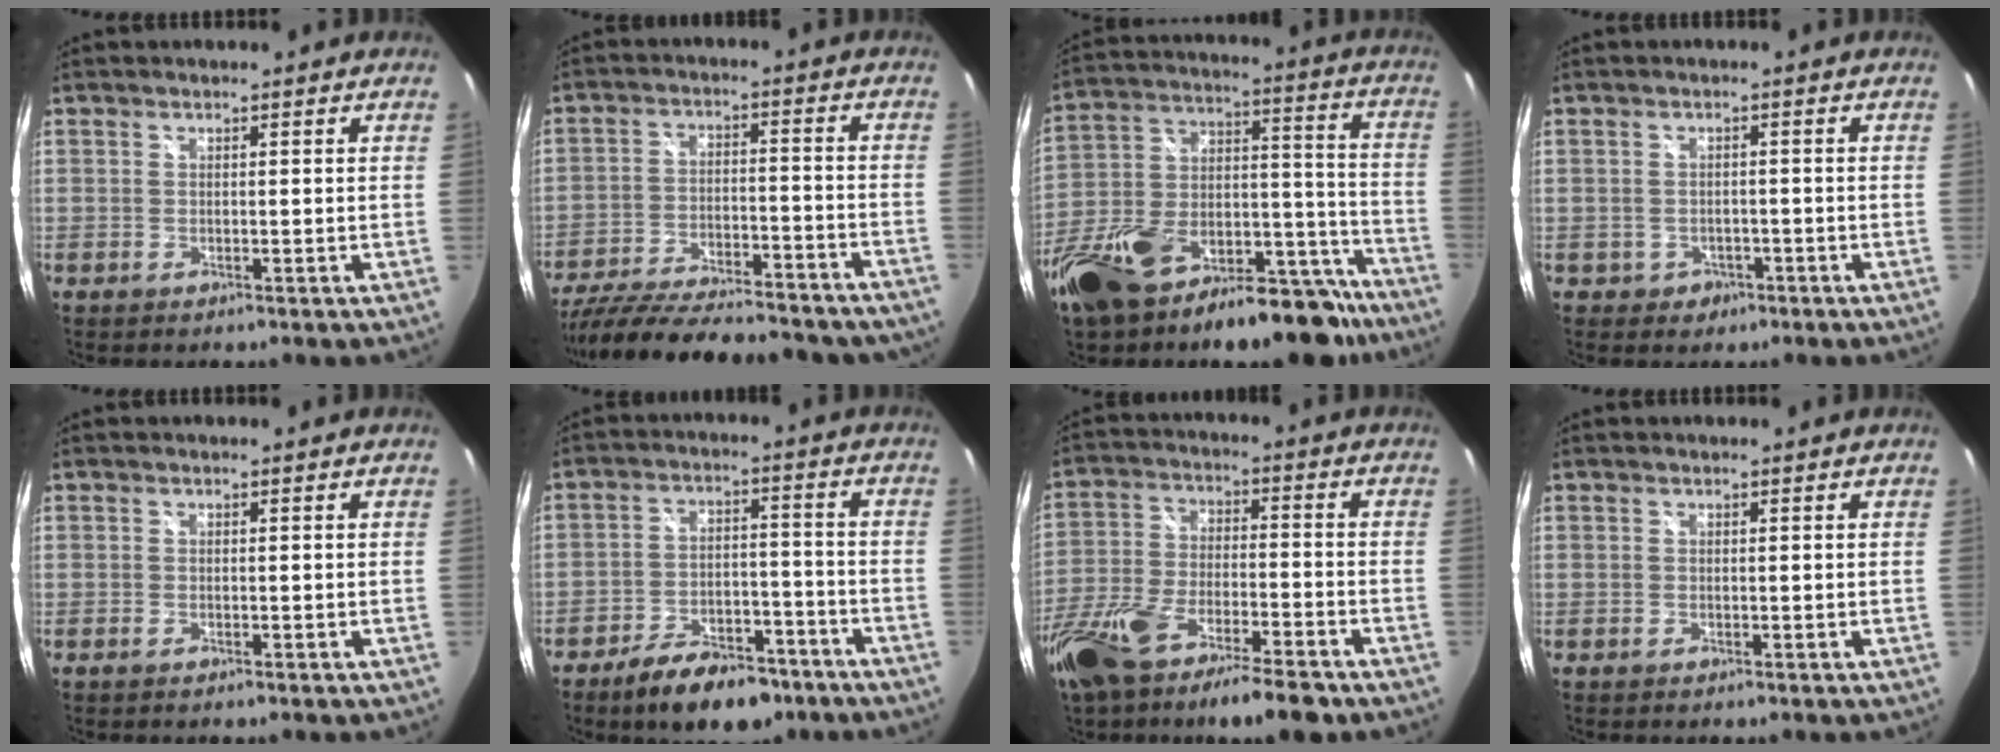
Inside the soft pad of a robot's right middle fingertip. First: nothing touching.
{"total": 28.0, "force": [-23.7, 7.4, 12.9], "torque": [-0.243, -0.042, -0.328]}
{"total": 26.1, "force": [-17.5, 12.3, 14.9], "torque": [-0.253, 0.032, -0.256]}
{"total": 2.6, "force": [-1.0, 2.3, 0.4], "torque": [-0.015, 0.002, -0.010]}
{"total": 0.5, "force": [-0.4, 0.1, 0.3], "torque": [-0.005, -0.002, -0.009]}
{"total": 12.5, "force": [-9.1, 5.7, 6.4], "torque": [-0.122, 0.010, -0.132]}
{"total": 17.9, "force": [-12.9, 4.5, 11.5], "torque": [-0.245, -0.046, -0.229]}
{"total": 0.0}